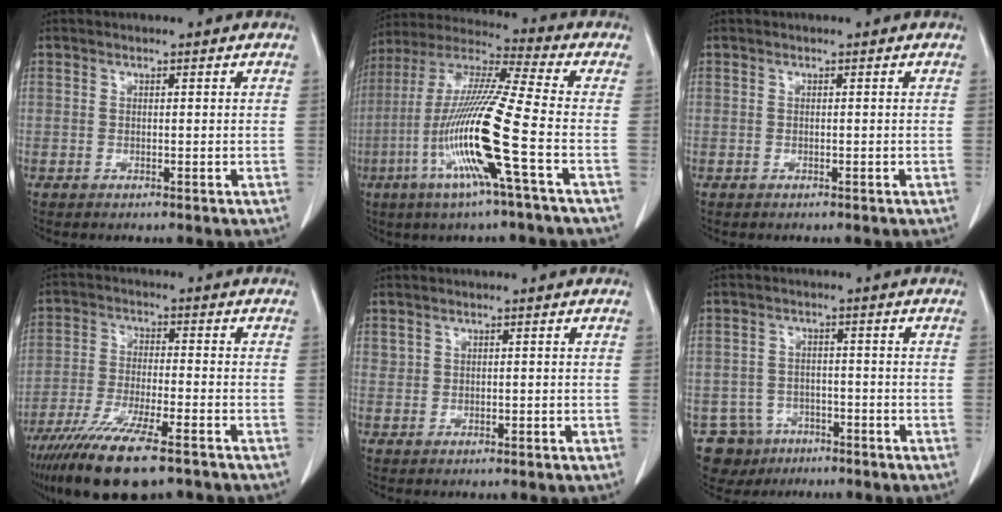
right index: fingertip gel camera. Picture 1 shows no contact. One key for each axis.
{"total": 16.9, "fx": -5.2, "fy": -1.0, "fz": 16.0, "tx": -0.323, "ty": -0.015, "tz": -0.111}
{"total": 0.0}
{"total": 15.3, "fx": -11.1, "fy": 2.4, "fz": 10.3, "tx": -0.190, "ty": -0.043, "tz": -0.187}
{"total": 0.7, "fx": 0.4, "fy": 0.6, "fz": 0.2, "tx": -0.002, "ty": 0.006, "tz": 0.009}
{"total": 6.5, "fx": -3.9, "fy": 5.2, "fz": 0.2, "tx": 0.002, "ty": 0.009, "tz": -0.056}